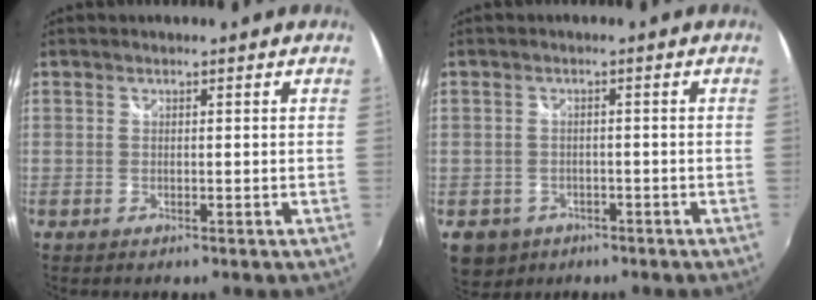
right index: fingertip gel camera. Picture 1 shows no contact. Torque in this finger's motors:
{"motor_torque": [-0.47, 0.17, -1.05, -0.21]}